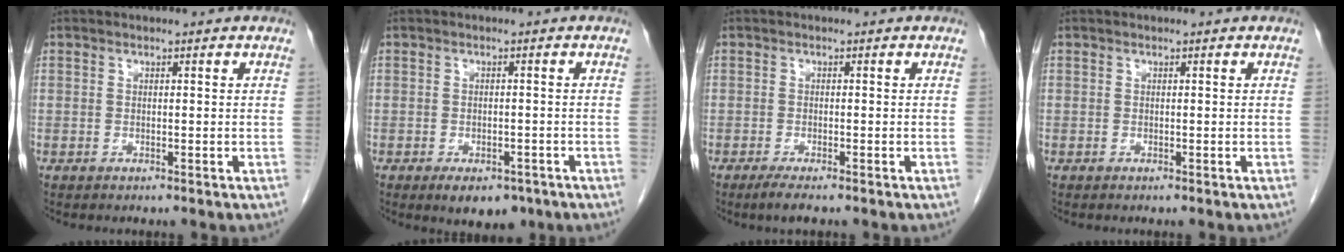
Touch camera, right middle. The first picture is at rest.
{"total": 6.0, "force": [-4.0, 3.0, 3.2], "torque": [-0.040, -0.002, -0.051]}
{"total": 2.2, "force": [-1.6, 0.1, 1.5], "torque": [-0.036, -0.009, -0.030]}
{"total": 0.0}